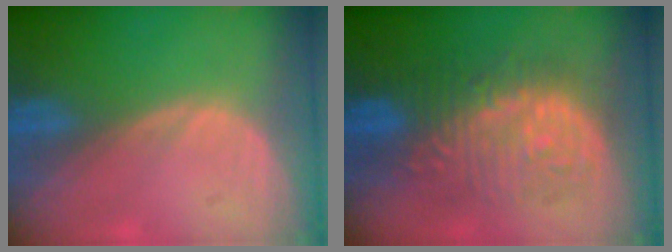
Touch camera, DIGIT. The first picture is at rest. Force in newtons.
{"total": 9.9, "press": 9.9, "slide": 0.5}